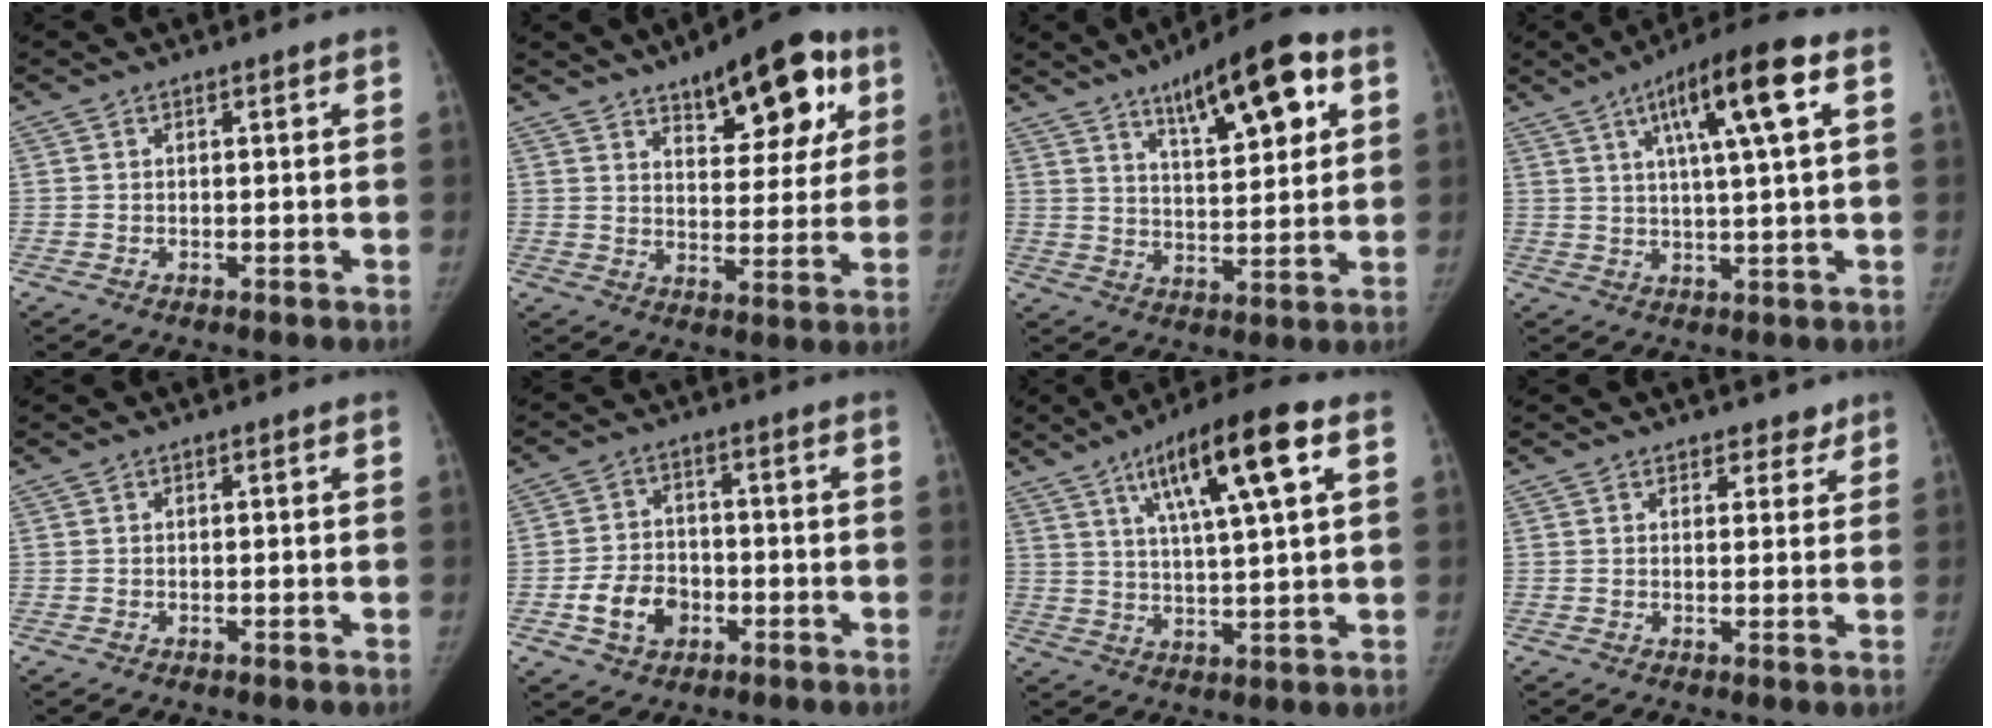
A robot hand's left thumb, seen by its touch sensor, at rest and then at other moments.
{"total": 16.5, "force": [8.9, 7.0, 12.1], "torque": [-0.116, -0.026, 0.124]}
{"total": 15.1, "force": [7.4, 4.7, 12.3], "torque": [-0.158, -0.023, 0.112]}
{"total": 13.1, "force": [5.0, 1.7, 12.0], "torque": [-0.203, 0.003, 0.075]}
{"total": 0.0}
{"total": 8.3, "force": [-3.0, 6.4, 4.3], "torque": [-0.054, 0.018, -0.051]}
{"total": 15.1, "force": [6.6, 2.7, 13.3], "torque": [-0.220, -0.009, 0.108]}
{"total": 3.1, "force": [2.4, 1.9, 0.4], "torque": [0.026, -0.013, 0.027]}